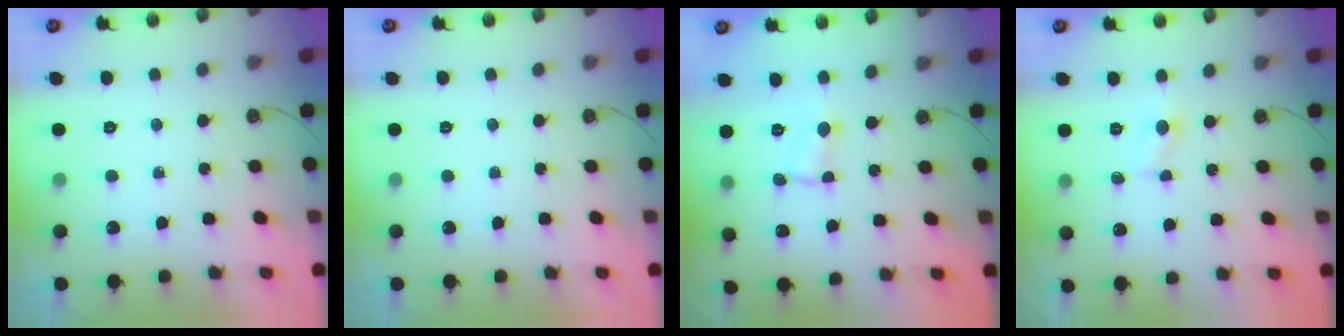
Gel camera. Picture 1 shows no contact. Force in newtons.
{"total": 0.0}
{"total": 1.2, "press": 1.2, "slide": 0.2}
{"total": 3.1, "press": 3.1, "slide": 0.4}